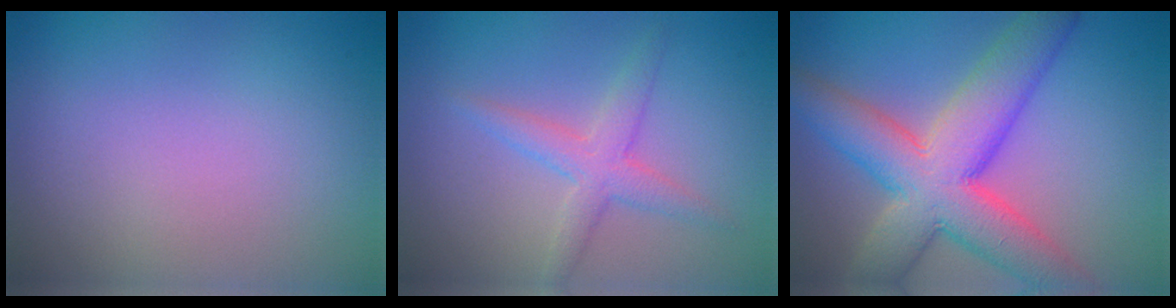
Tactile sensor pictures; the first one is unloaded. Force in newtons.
{"total": 2.8, "press": 2.8, "slide": 0.0}
{"total": 10.0, "press": 10.0, "slide": 0.6}